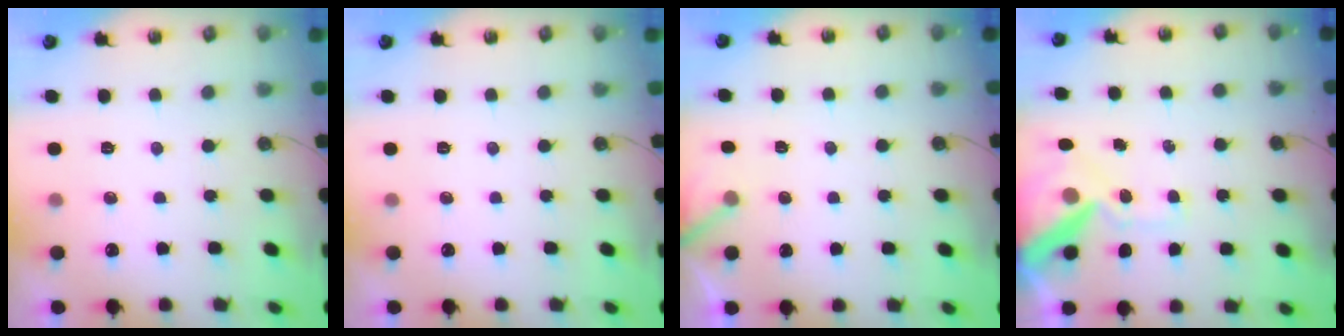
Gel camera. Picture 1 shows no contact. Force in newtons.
{"total": 0.0}
{"total": 2.9, "press": 2.9, "slide": 0.2}
{"total": 13.1, "press": 13.0, "slide": 1.8}